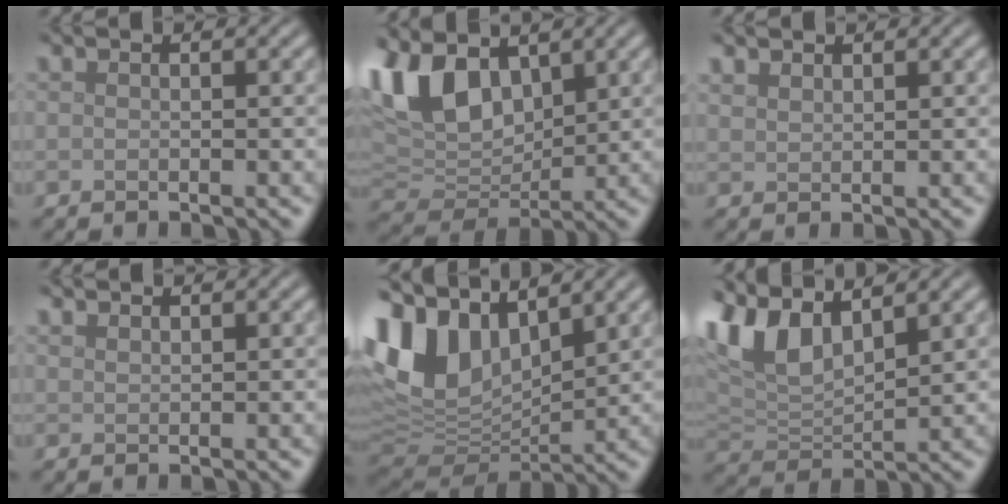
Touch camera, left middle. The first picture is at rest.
{"total": 8.9, "force": [3.9, 5.3, 5.9], "torque": [-0.144, 0.003, 0.069]}
{"total": 1.2, "force": [1.2, 0.4, 0.3], "torque": [-0.009, -0.001, 0.028]}
{"total": 0.9, "force": [0.8, 0.2, 0.2], "torque": [-0.006, -0.004, 0.020]}
{"total": 11.1, "force": [5.4, 6.6, 7.1], "torque": [-0.177, 0.013, 0.100]}
{"total": 7.4, "force": [4.1, 3.4, 5.1], "torque": [-0.118, 0.011, 0.077]}